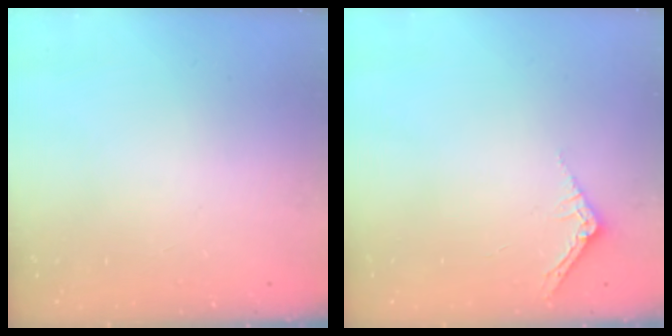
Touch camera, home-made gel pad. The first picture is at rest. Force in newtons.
{"total": 2.5, "press": 2.5, "slide": 0.2}